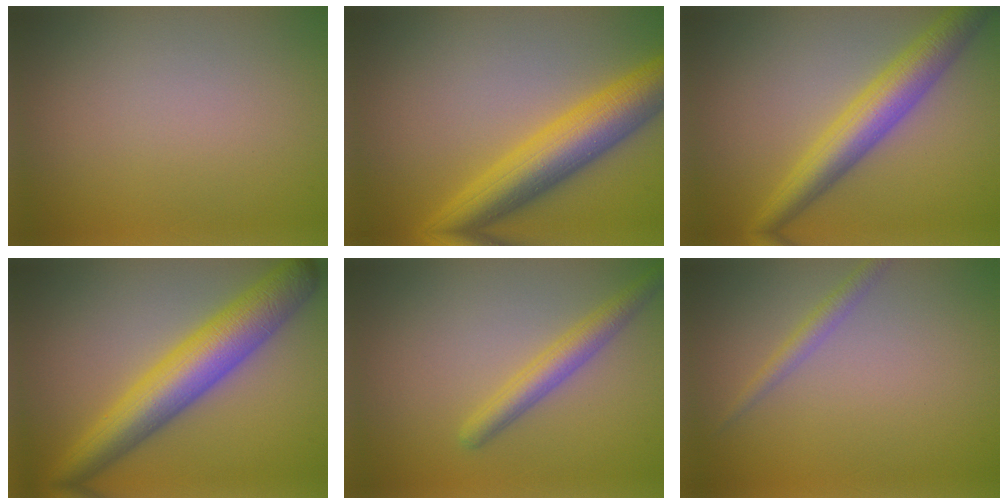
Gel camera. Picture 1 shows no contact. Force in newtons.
{"total": 7.7, "press": 7.7, "slide": 0.1}
{"total": 6.1, "press": 6.1, "slide": 0.2}
{"total": 8.4, "press": 8.4, "slide": 0.2}
{"total": 2.9, "press": 2.9, "slide": 0.2}
{"total": 1.6, "press": 1.6, "slide": 0.0}